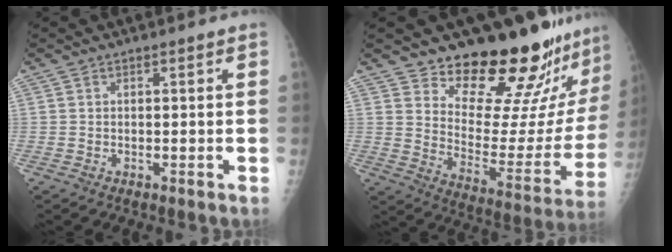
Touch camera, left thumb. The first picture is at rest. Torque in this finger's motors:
{"motor_torque": [0.77, 0.70, 0.19, -0.61, 0.04]}